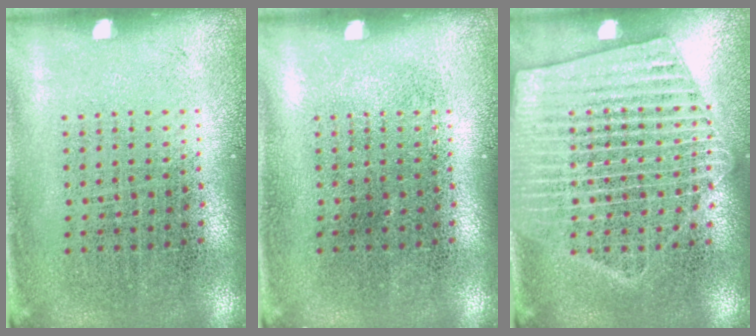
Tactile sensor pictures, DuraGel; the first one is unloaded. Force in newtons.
{"total": 0.0}
{"total": 2.0, "press": 1.8, "slide": 0.9}